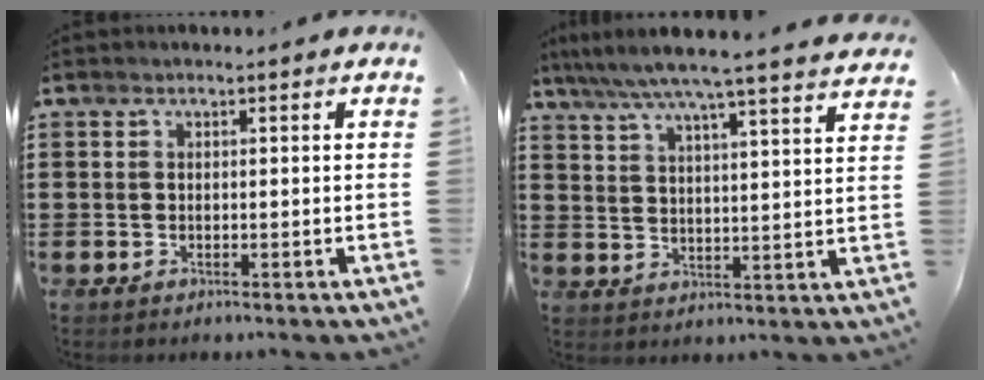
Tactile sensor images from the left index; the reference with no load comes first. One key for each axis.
{"total": 6.2, "fx": 5.5, "fy": -0.9, "fz": 2.8, "tx": -0.076, "ty": -0.037, "tz": 0.091}